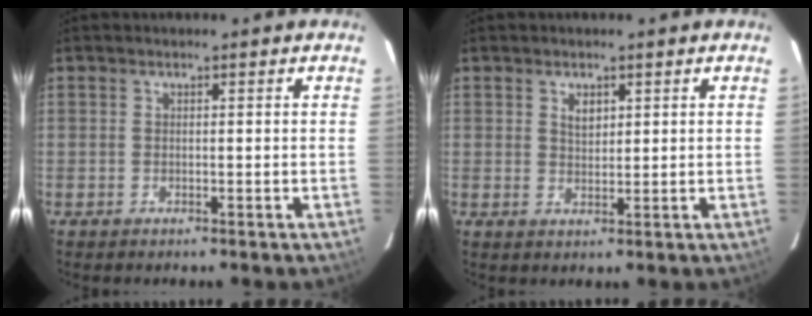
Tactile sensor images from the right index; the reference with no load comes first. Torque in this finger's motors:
{"motor_torque": [0.86, 0.47, 0.33, 0.07]}